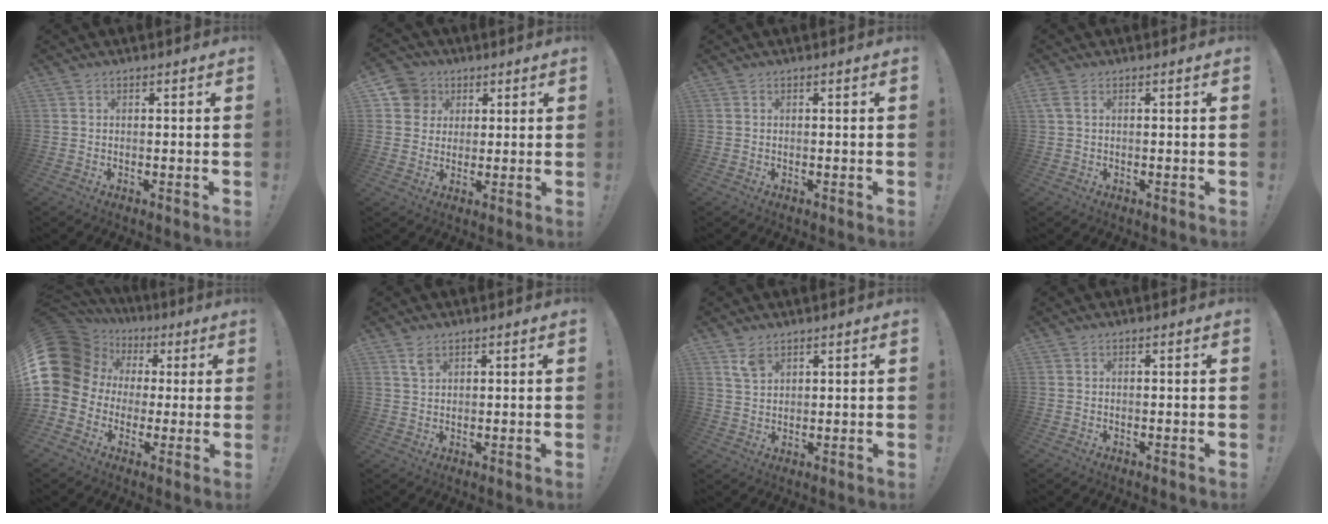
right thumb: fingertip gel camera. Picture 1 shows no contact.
{"total": 8.1, "force": [2.9, 7.3, 1.7], "torque": [-0.025, -0.014, 0.061]}
{"total": 0.0}
{"total": 2.2, "force": [0.9, 0.9, 1.8], "torque": [-0.044, 0.006, 0.019]}
{"total": 17.3, "force": [2.8, 14.9, 8.5], "torque": [-0.161, -0.004, 0.071]}
{"total": 3.1, "force": [2.1, 1.6, 1.7], "torque": [-0.023, -0.009, 0.038]}
{"total": 4.9, "force": [3.2, 2.8, 2.3], "torque": [-0.039, -0.013, 0.062]}
{"total": 0.0}